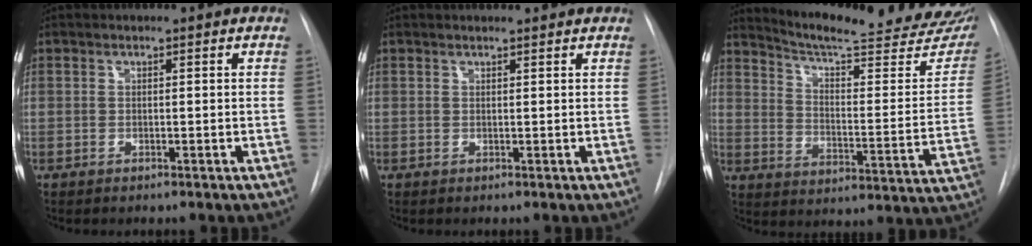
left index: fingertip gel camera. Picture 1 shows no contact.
{"total": 2.4, "force": [2.4, 0.1, 0.4], "torque": [-0.009, 0.015, 0.029]}
{"total": 25.3, "force": [22.4, 3.5, 11.3], "torque": [-0.165, -0.070, 0.285]}